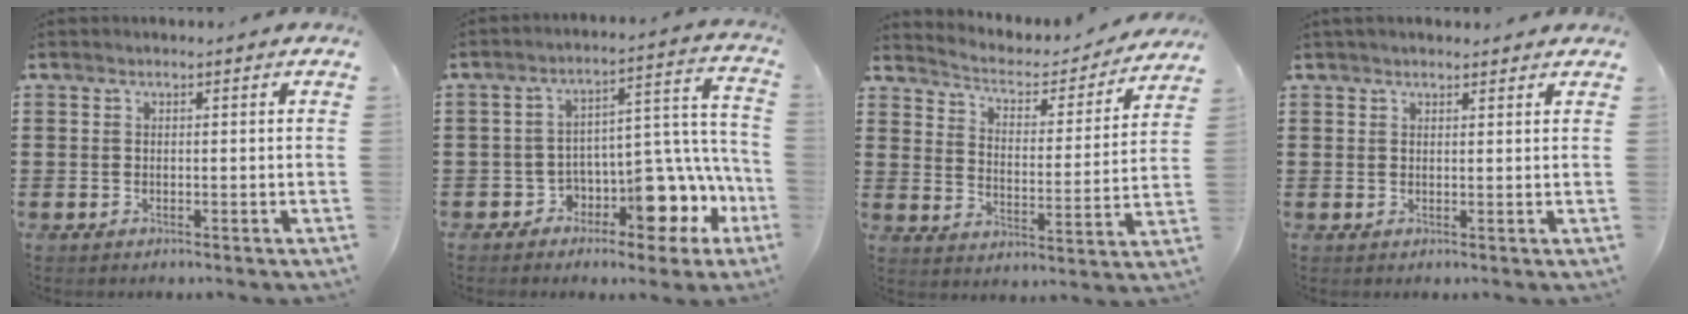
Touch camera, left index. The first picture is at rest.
{"total": 8.7, "force": [-4.6, 4.6, 5.7], "torque": [-0.089, -0.010, -0.081]}
{"total": 3.1, "force": [2.8, 1.1, 0.9], "torque": [-0.038, -0.025, 0.037]}
{"total": 1.4, "force": [1.3, 0.3, 0.3], "torque": [-0.008, 0.002, 0.025]}